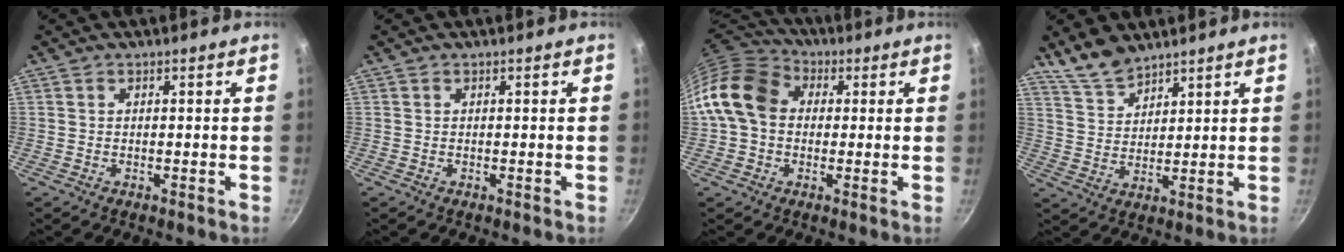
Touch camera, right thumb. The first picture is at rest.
{"total": 0.0}
{"total": 12.9, "force": [1.2, 10.2, 7.8], "torque": [-0.118, 0.028, 0.004]}
{"total": 6.9, "force": [6.0, 2.7, 2.2], "torque": [-0.030, -0.030, 0.122]}